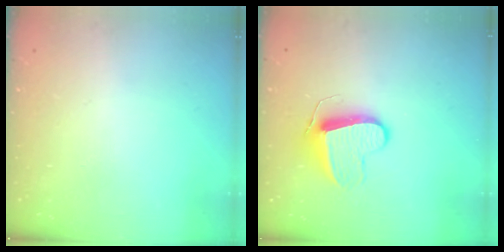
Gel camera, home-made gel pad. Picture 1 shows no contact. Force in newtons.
{"total": 9.9, "press": 9.9, "slide": 0.8}